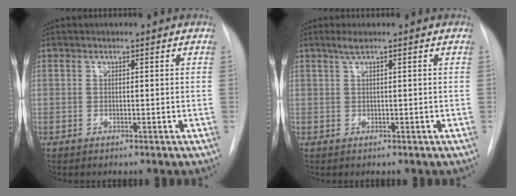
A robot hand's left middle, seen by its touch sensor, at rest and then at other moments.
{"total": 1.4, "force": [0.7, -0.1, 1.2], "torque": [-0.031, 0.010, 0.017]}